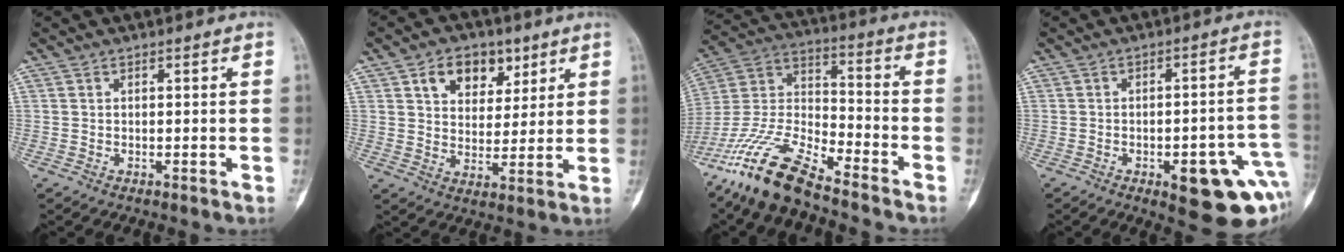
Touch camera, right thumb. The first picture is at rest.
{"total": 9.9, "force": [5.0, 6.8, 5.2], "torque": [-0.045, -0.019, 0.080]}
{"total": 16.5, "force": [-12.9, 4.1, 9.4], "torque": [-0.191, 0.059, -0.253]}
{"total": 15.1, "force": [-5.7, 5.4, 12.8], "torque": [-0.100, 0.037, -0.052]}